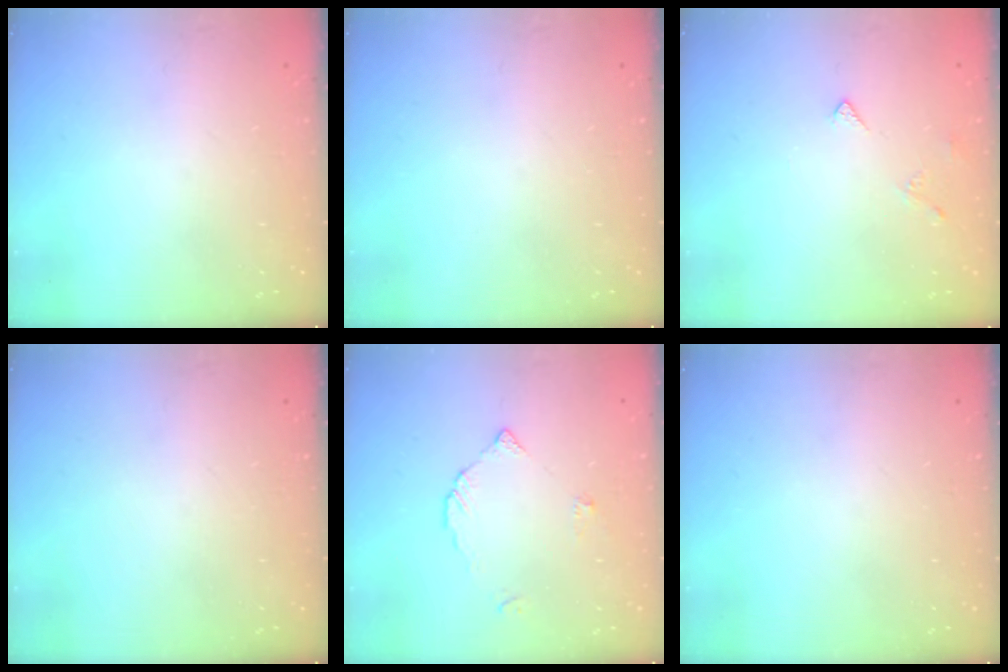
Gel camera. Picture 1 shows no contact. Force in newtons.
{"total": 0.0}
{"total": 3.0, "press": 3.0, "slide": 0.6}
{"total": 0.0}
{"total": 3.3, "press": 3.2, "slide": 0.4}
{"total": 0.0}